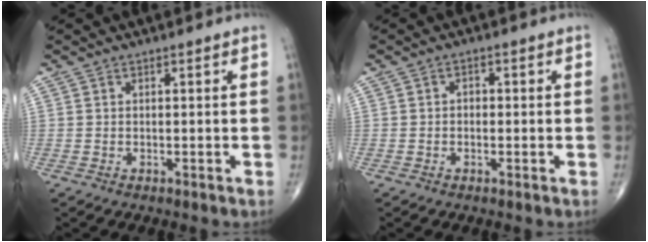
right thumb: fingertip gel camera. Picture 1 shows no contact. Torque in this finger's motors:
{"motor_torque": [-0.38, 0.11, 0.03, 0.16, -0.04]}